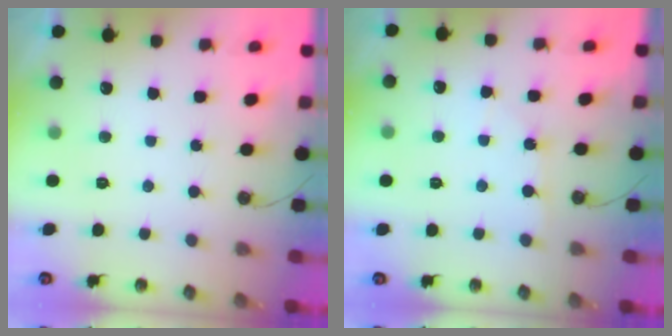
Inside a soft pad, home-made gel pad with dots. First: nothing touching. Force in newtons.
{"total": 3.9, "press": 3.9, "slide": 0.5}